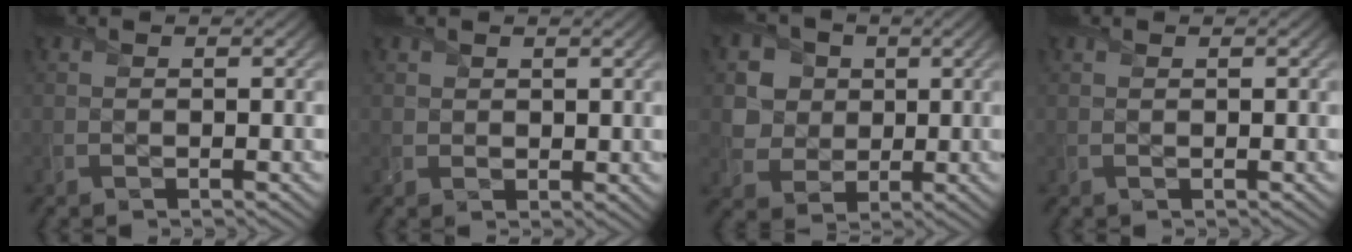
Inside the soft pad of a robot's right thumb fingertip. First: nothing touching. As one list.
[{"total": 1.7, "force": [1.0, 1.3, 0.4], "torque": [-0.013, -0.006, 0.020]}, {"total": 6.5, "force": [1.8, 5.8, 2.3], "torque": [-0.090, -0.010, 0.029]}, {"total": 0.0}]